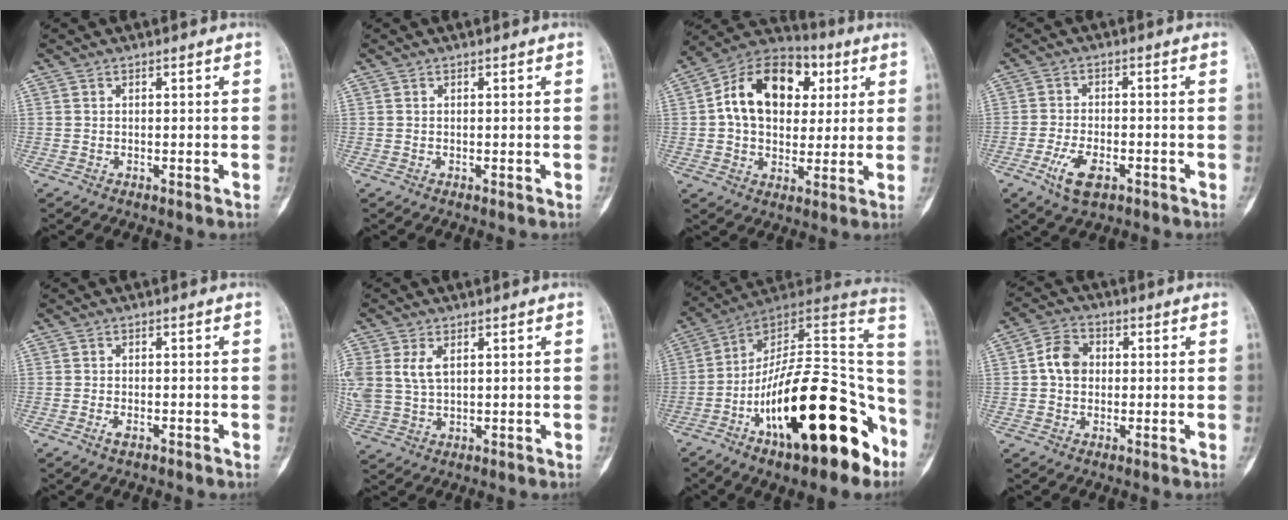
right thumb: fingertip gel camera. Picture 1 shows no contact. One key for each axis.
{"total": 0.0}
{"total": 18.2, "fx": 4.1, "fy": 12.7, "fz": 12.4, "tx": -0.170, "ty": 0.015, "tz": 0.060}
{"total": 6.6, "fx": -3.3, "fy": 3.1, "fz": 4.8, "tx": -0.093, "ty": 0.010, "tz": -0.057}
{"total": 1.5, "fx": -0.9, "fy": 0.6, "fz": 1.1, "tx": -0.025, "ty": 0.002, "tz": -0.018}
{"total": 7.9, "fx": 2.4, "fy": 5.0, "fz": 5.7, "tx": -0.137, "ty": 0.002, "tz": 0.058}
{"total": 27.7, "fx": -11.9, "fy": 10.7, "fz": 22.6, "tx": -0.304, "ty": 0.078, "tz": -0.187}
{"total": 6.0, "fx": 0.4, "fy": 4.8, "fz": 3.6, "tx": -0.053, "ty": 0.014, "tz": -0.001}